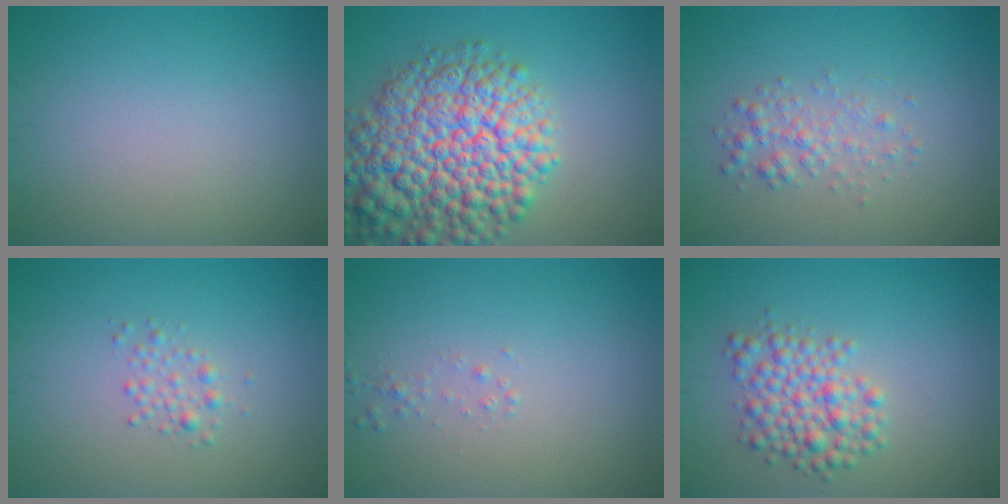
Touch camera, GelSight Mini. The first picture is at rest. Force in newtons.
{"total": 11.4, "press": 11.4, "slide": 0.5}
{"total": 2.1, "press": 2.1, "slide": 0.0}
{"total": 1.3, "press": 1.3, "slide": 0.0}
{"total": 0.7, "press": 0.6, "slide": 0.1}
{"total": 4.0, "press": 4.0, "slide": 0.1}